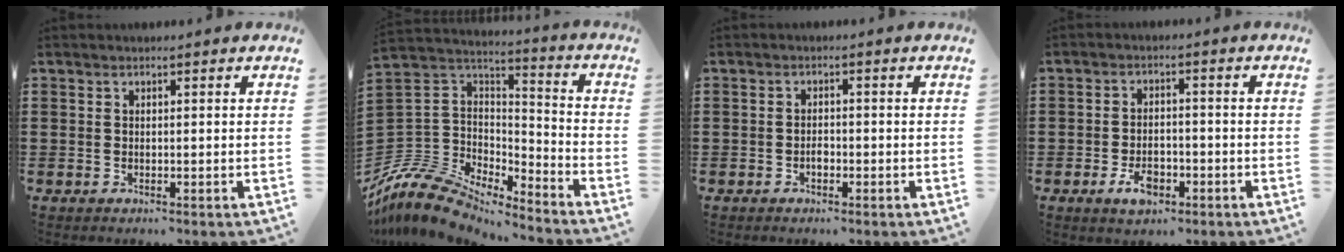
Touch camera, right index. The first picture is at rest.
{"total": 9.6, "force": [-8.1, 4.5, 2.6], "torque": [-0.089, 0.006, -0.166]}
{"total": 1.4, "force": [-0.7, 0.8, 1.0], "torque": [-0.021, 0.000, -0.013]}
{"total": 5.0, "force": [-2.5, 2.4, 3.5], "torque": [-0.078, 0.002, -0.050]}